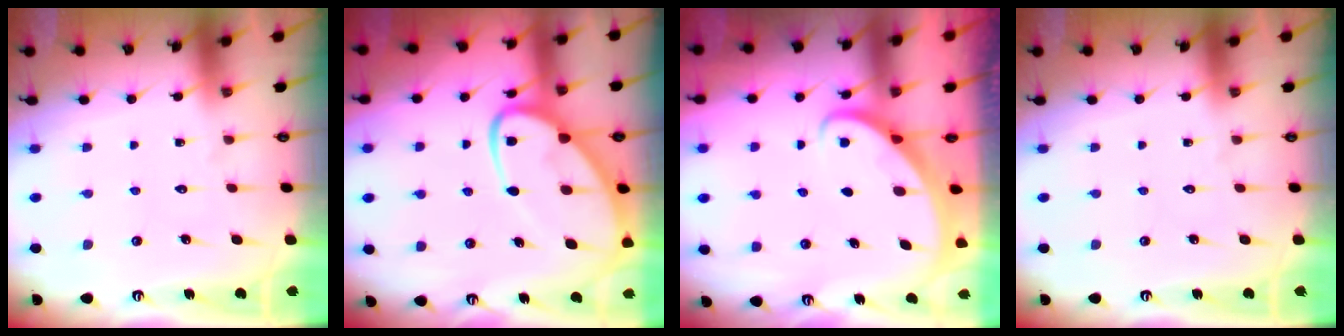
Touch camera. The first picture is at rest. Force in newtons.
{"total": 13.2, "press": 13.1, "slide": 1.2}
{"total": 2.6, "press": 2.6, "slide": 0.3}
{"total": 0.0}